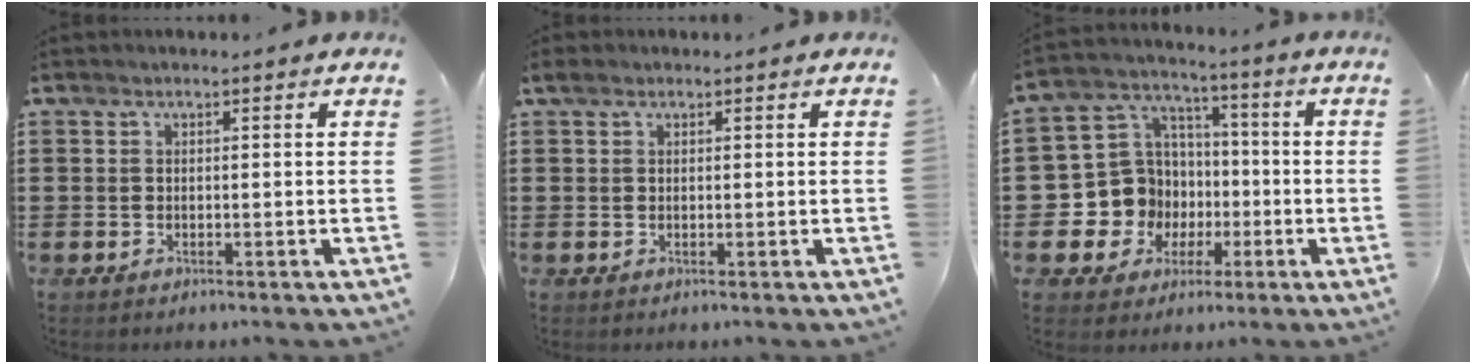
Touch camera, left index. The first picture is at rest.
{"total": 1.2, "force": [0.5, 0.8, 0.7], "torque": [-0.015, 0.005, 0.010]}
{"total": 9.8, "force": [-1.4, 9.6, 1.8], "torque": [-0.095, -0.002, -0.018]}